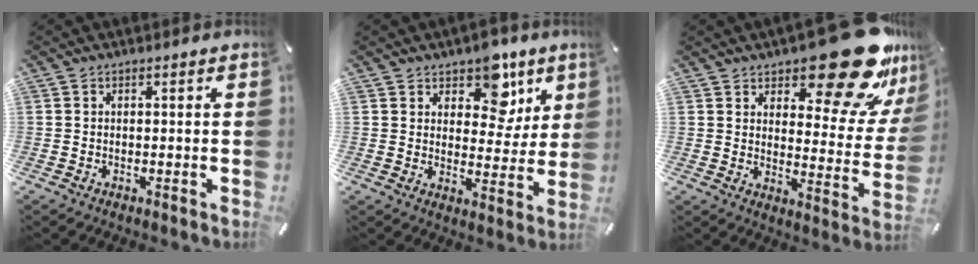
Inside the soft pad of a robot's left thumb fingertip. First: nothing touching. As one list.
[{"total": 10.7, "force": [6.5, 7.0, 4.9], "torque": [-0.051, -0.053, 0.110]}, {"total": 21.7, "force": [16.1, 7.6, 12.4], "torque": [-0.145, -0.127, 0.264]}]